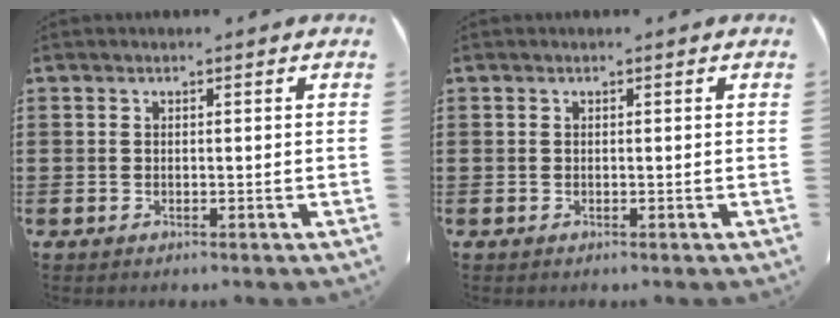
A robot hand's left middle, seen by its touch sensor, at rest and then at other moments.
{"total": 0.0}